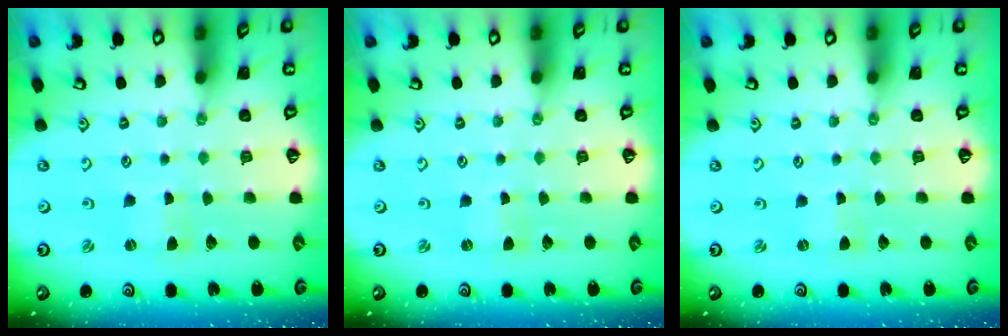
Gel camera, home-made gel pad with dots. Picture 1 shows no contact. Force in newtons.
{"total": 0.0}
{"total": 0.0}